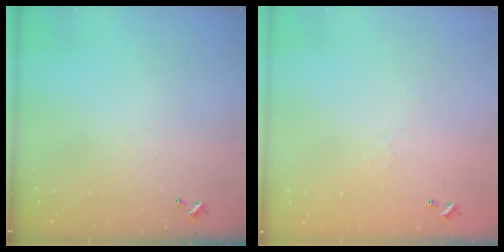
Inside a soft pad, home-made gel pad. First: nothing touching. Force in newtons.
{"total": 6.6, "press": 6.6, "slide": 0.8}